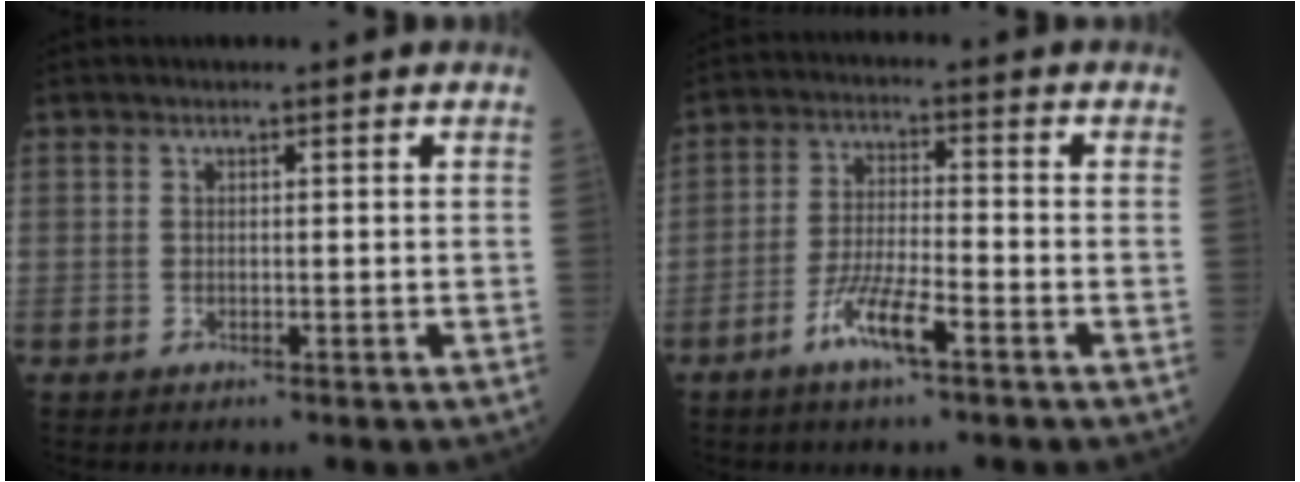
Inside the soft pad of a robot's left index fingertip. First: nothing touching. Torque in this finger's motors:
{"motor_torque": [0.07, 0.01, 0.17, 0.07]}